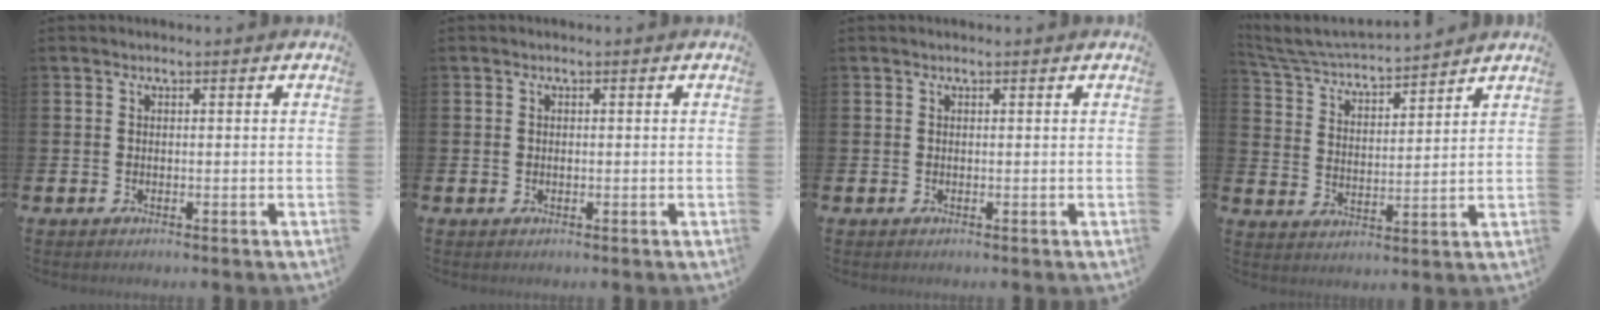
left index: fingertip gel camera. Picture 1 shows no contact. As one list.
[{"total": 0.6, "force": [0.1, 0.5, 0.3], "torque": [0.001, 0.000, -0.001]}, {"total": 0.0}, {"total": 5.0, "force": [4.9, 0.6, 0.7], "torque": [-0.040, -0.041, 0.081]}]